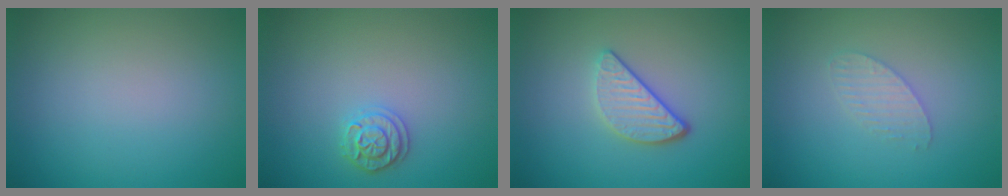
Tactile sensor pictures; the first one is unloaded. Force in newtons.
{"total": 1.9, "press": 1.9, "slide": 0.3}
{"total": 3.3, "press": 2.6, "slide": 2.0}
{"total": 1.6, "press": 1.6, "slide": 0.1}